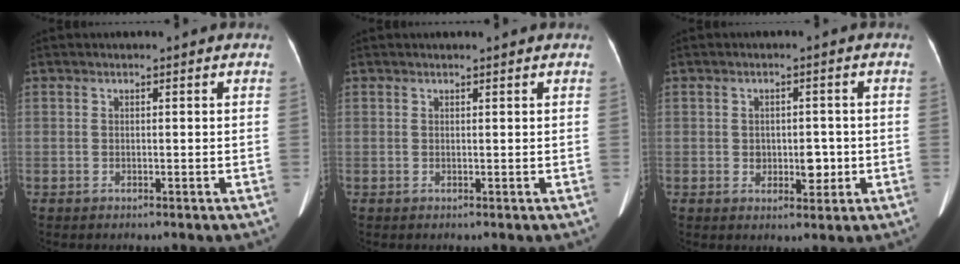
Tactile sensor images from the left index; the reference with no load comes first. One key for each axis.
{"total": 1.5, "fx": 1.4, "fy": 0.1, "fz": 0.7, "tx": -0.010, "ty": 0.014, "tz": 0.019}
{"total": 3.6, "fx": -0.5, "fy": 2.3, "fz": 2.7, "tx": -0.034, "ty": 0.003, "tz": 0.000}